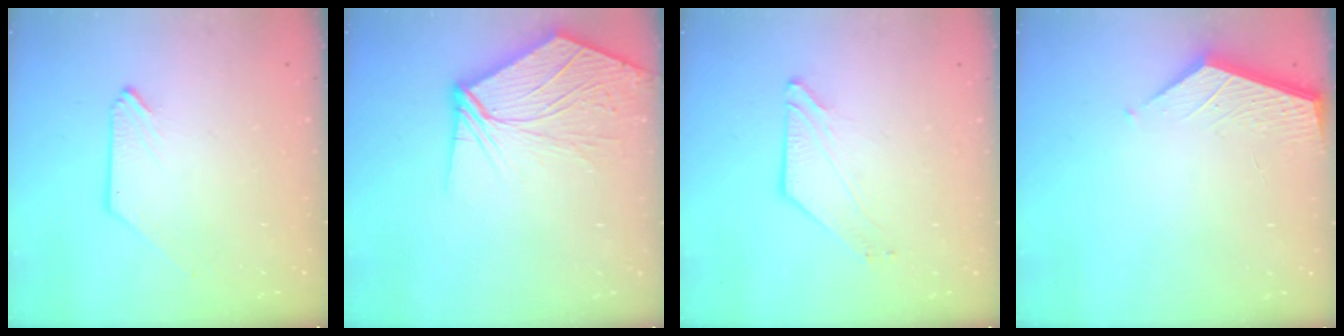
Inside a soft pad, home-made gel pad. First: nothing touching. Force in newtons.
{"total": 9.8, "press": 9.7, "slide": 1.4}
{"total": 4.5, "press": 4.5, "slide": 0.5}
{"total": 2.6, "press": 2.6, "slide": 0.3}